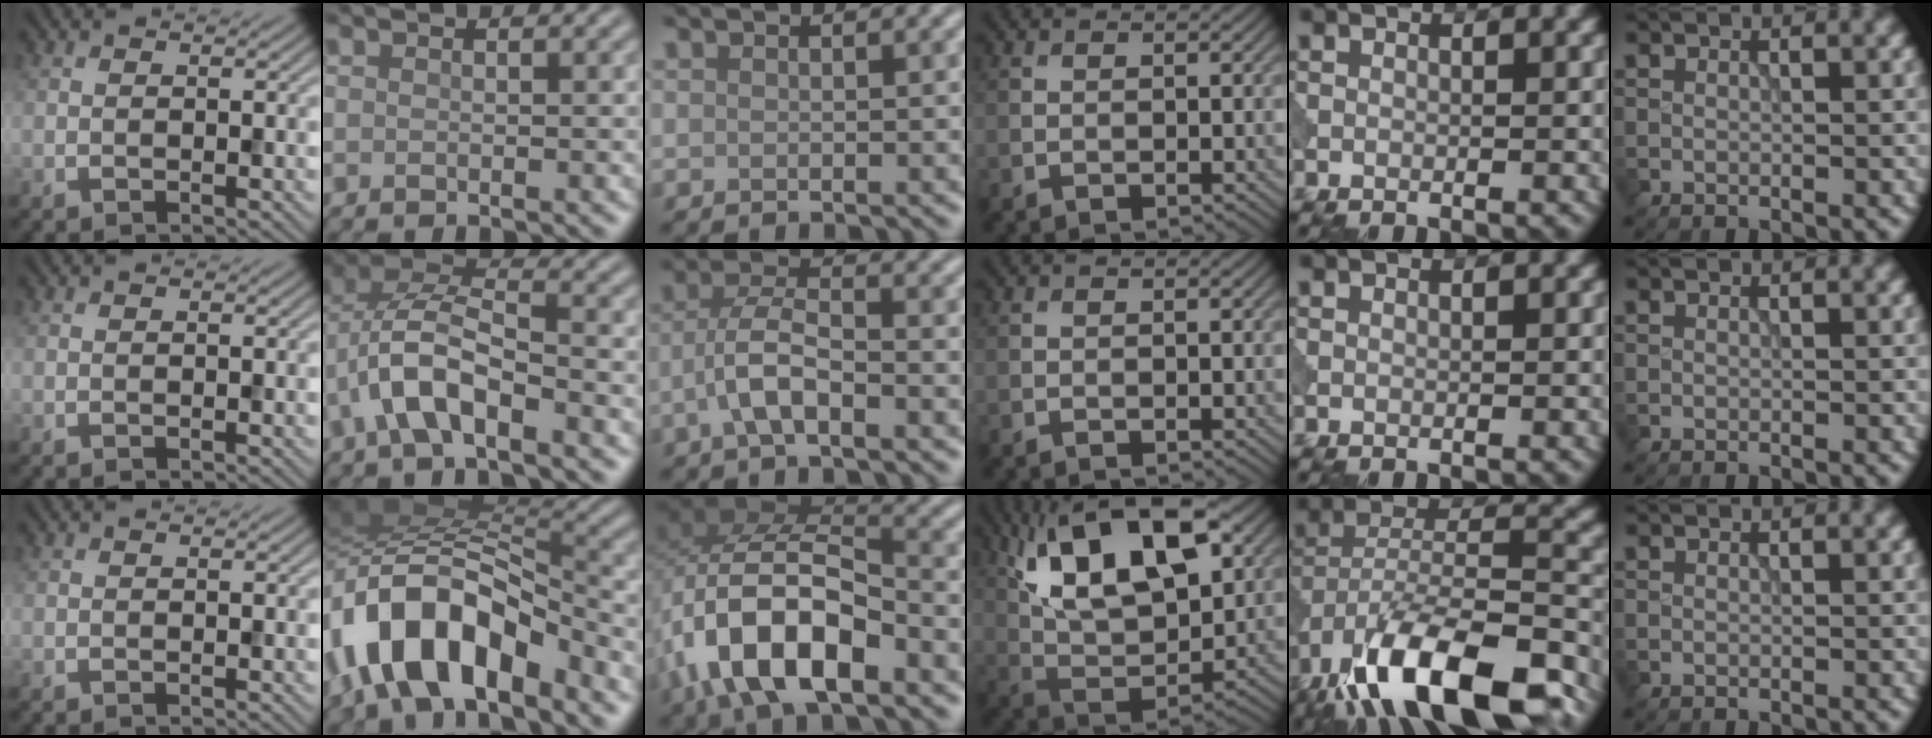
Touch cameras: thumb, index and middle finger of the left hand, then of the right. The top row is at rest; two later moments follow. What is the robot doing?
{"motion": "extract", "object": "peg toy"}